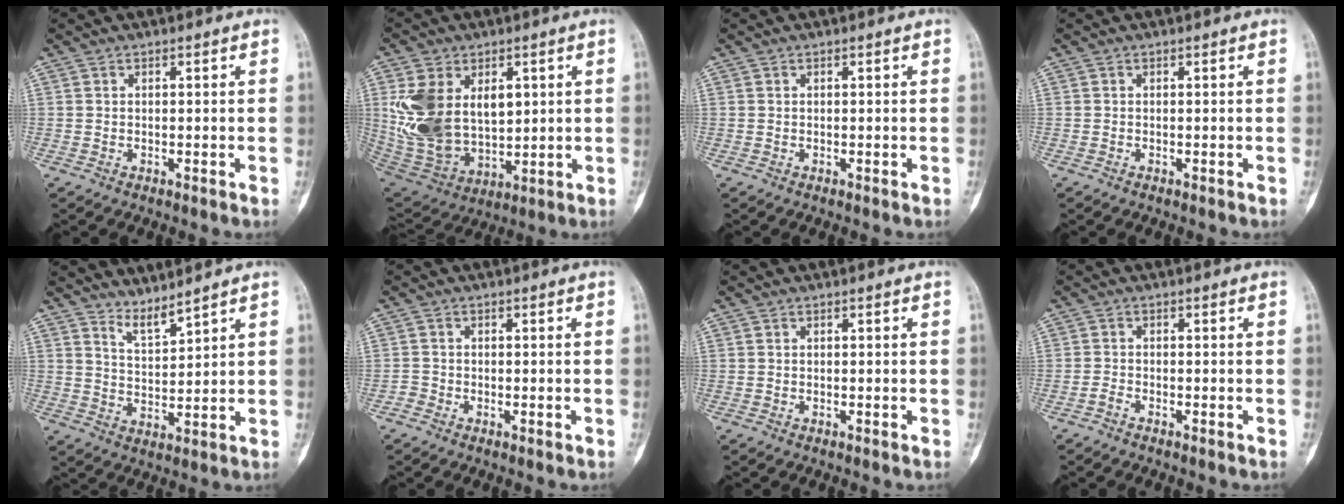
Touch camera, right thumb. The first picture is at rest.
{"total": 17.4, "force": [3.7, 11.5, 12.5], "torque": [-0.224, -0.013, 0.093]}
{"total": 0.0}
{"total": 0.0}
{"total": 4.2, "force": [4.0, 0.1, 1.2], "torque": [-0.020, -0.048, 0.084]}
{"total": 1.1, "force": [-0.8, 0.7, 0.2], "torque": [0.005, 0.002, -0.022]}
{"total": 0.0}
{"total": 1.1, "force": [-1.0, 0.2, 0.4], "torque": [-0.013, 0.005, -0.022]}